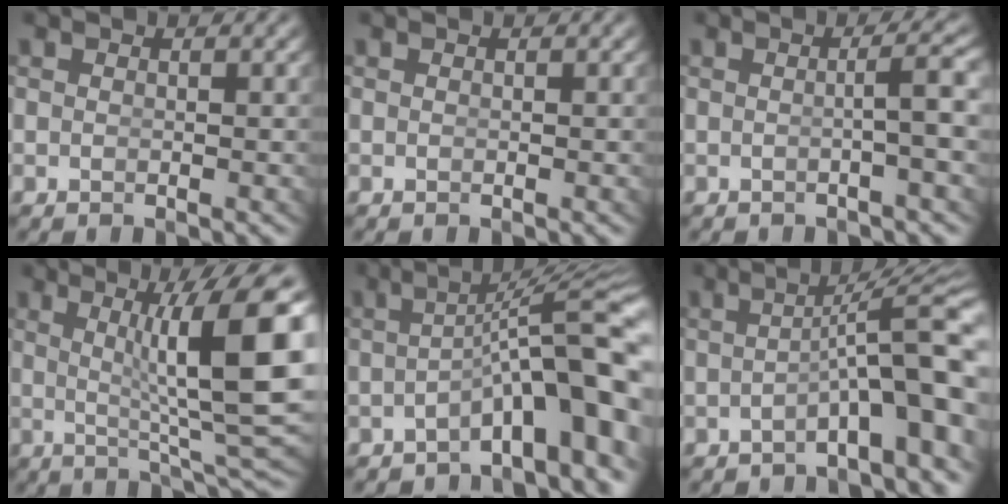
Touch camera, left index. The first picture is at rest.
{"total": 0.0}
{"total": 2.4, "force": [-0.4, -0.6, 2.3], "torque": [-0.030, 0.005, -0.005]}
{"total": 10.6, "force": [1.6, 1.9, 10.3], "torque": [-0.136, -0.001, 0.029]}
{"total": 7.5, "force": [-3.0, 1.3, 6.8], "torque": [-0.091, -0.004, -0.031]}
{"total": 5.5, "force": [-2.7, 0.2, 4.8], "torque": [-0.067, 0.000, -0.032]}